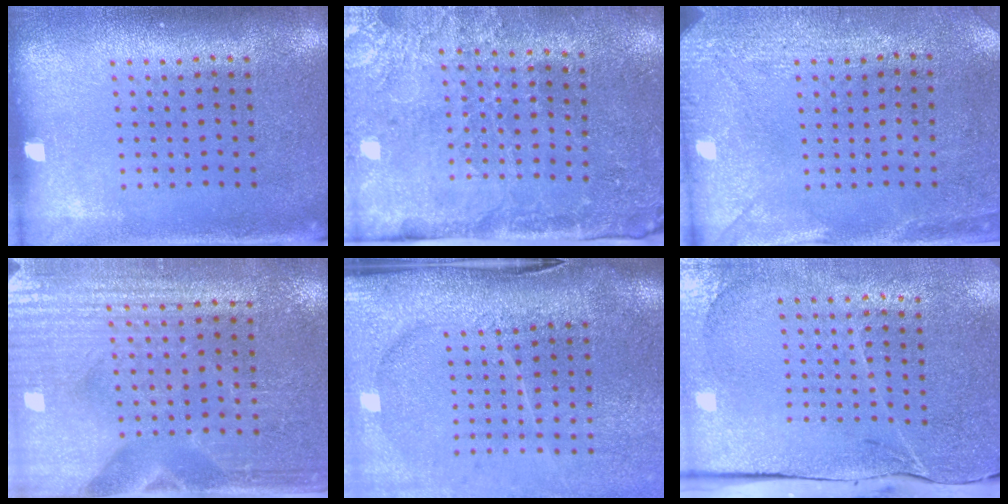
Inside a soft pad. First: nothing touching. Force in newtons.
{"total": 3.3, "press": 3.3, "slide": 0.3}
{"total": 3.0, "press": 2.3, "slide": 1.9}
{"total": 3.5, "press": 3.3, "slide": 1.1}
{"total": 4.6, "press": 3.7, "slide": 2.8}
{"total": 3.4, "press": 3.2, "slide": 1.4}